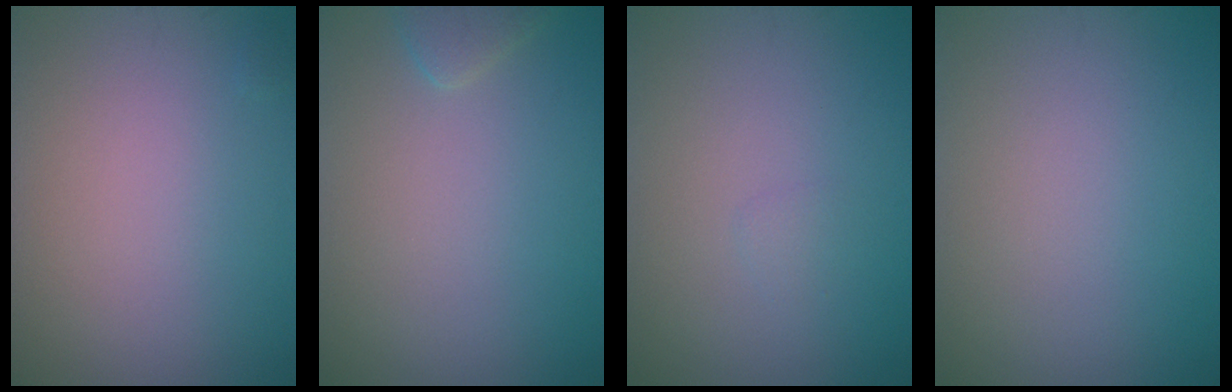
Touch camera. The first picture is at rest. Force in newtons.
{"total": 1.3, "press": 1.3, "slide": 0.1}
{"total": 0.6, "press": 0.5, "slide": 0.1}
{"total": 0.0}